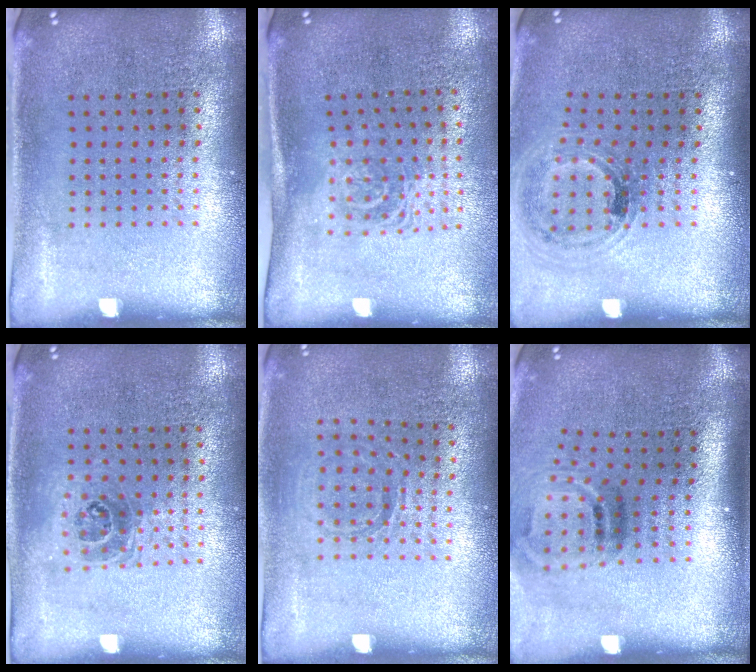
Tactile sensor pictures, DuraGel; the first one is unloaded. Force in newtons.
{"total": 1.6, "press": 1.2, "slide": 1.1}
{"total": 1.0, "press": 1.0, "slide": 0.3}
{"total": 1.0, "press": 0.9, "slide": 0.5}
{"total": 0.8, "press": 0.8, "slide": 0.0}
{"total": 2.1, "press": 1.3, "slide": 1.7}